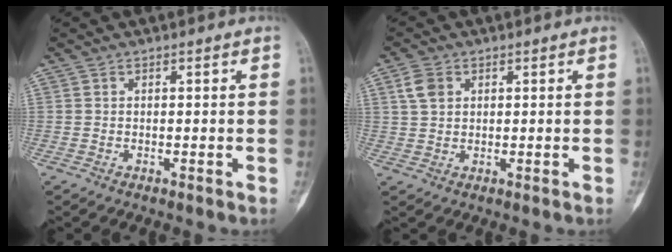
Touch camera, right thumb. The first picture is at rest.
{"total": 4.0, "force": [1.7, 2.9, 2.2], "torque": [-0.039, 0.004, 0.034]}